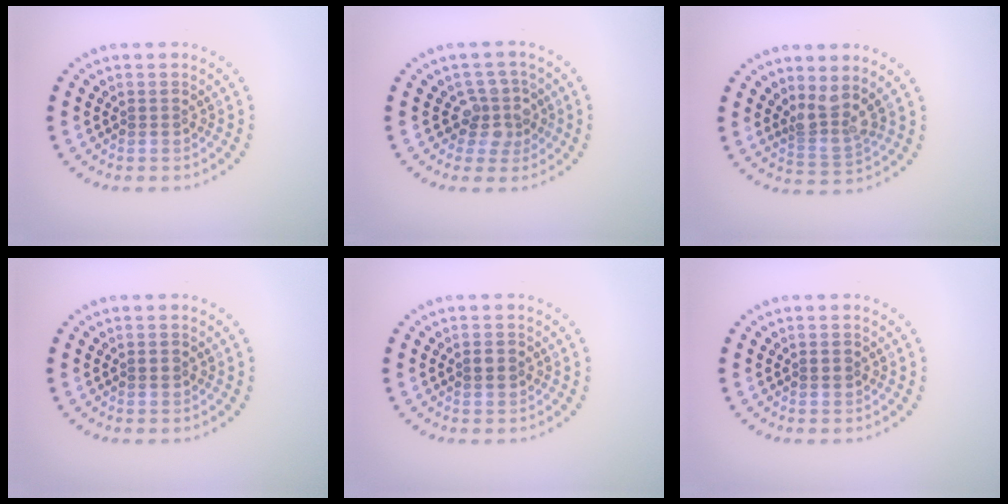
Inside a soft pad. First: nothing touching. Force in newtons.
{"total": 3.0, "press": 2.3, "slide": 1.8}
{"total": 2.6, "press": 1.8, "slide": 1.8}
{"total": 0.9, "press": 0.9, "slide": 0.1}
{"total": 1.5, "press": 1.5, "slide": 0.1}
{"total": 1.0, "press": 1.0, "slide": 0.2}